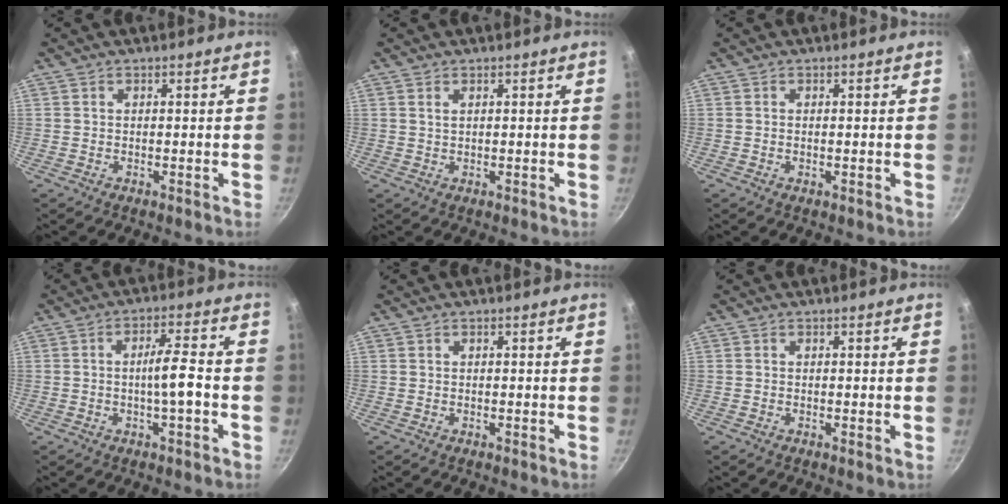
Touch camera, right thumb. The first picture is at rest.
{"total": 1.0, "force": [0.5, 0.5, 0.7], "torque": [-0.013, 0.001, 0.011]}
{"total": 0.6, "force": [-0.1, 0.2, 0.5], "torque": [-0.010, 0.001, -0.002]}
{"total": 5.8, "force": [-1.4, 0.9, 5.5], "torque": [-0.091, 0.022, -0.025]}
{"total": 0.0}
{"total": 0.0}